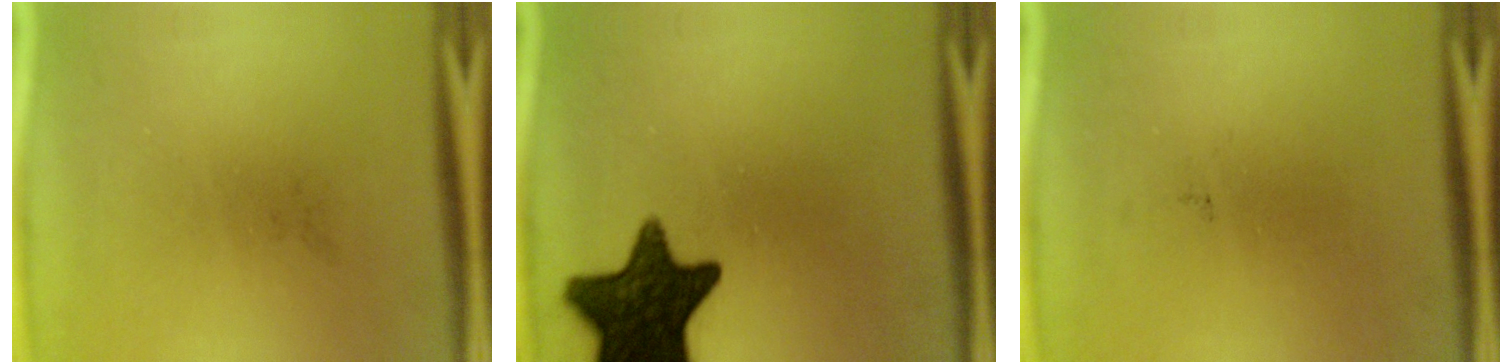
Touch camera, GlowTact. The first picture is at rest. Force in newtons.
{"total": 15.4}
{"total": 0.0}